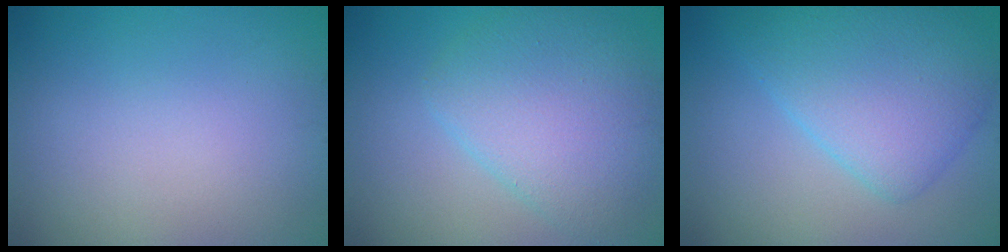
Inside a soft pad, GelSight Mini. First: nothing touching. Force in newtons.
{"total": 5.8, "press": 5.8, "slide": 0.4}
{"total": 6.1, "press": 6.1, "slide": 0.1}